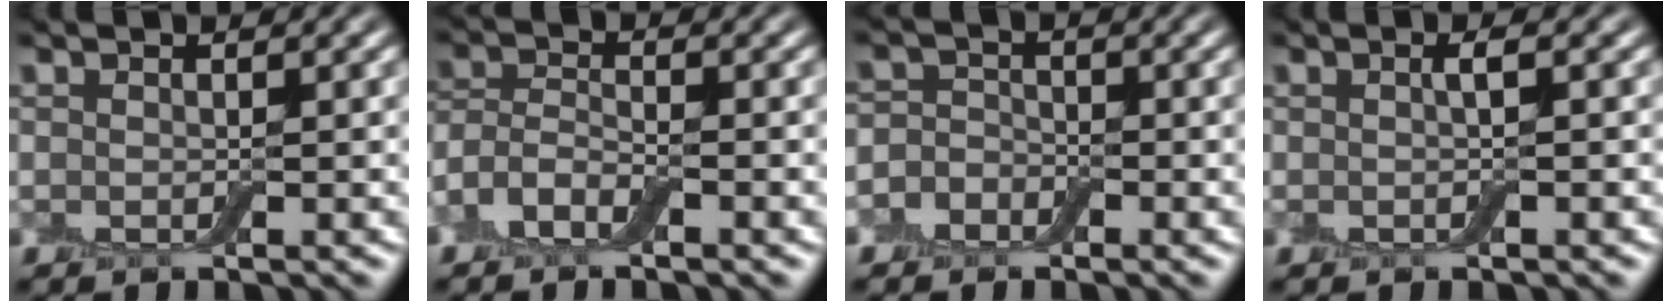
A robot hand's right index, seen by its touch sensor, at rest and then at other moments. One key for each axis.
{"total": 3.1, "fx": -2.1, "fy": 1.2, "fz": 1.9, "tx": -0.042, "ty": 0.003, "tz": -0.051}
{"total": 2.8, "fx": -1.4, "fy": 2.2, "fz": 1.0, "tx": 0.002, "ty": 0.007, "tz": -0.041}
{"total": 1.2, "fx": 0.1, "fy": 0.2, "fz": 1.2, "tx": -0.021, "ty": 0.003, "tz": -0.002}